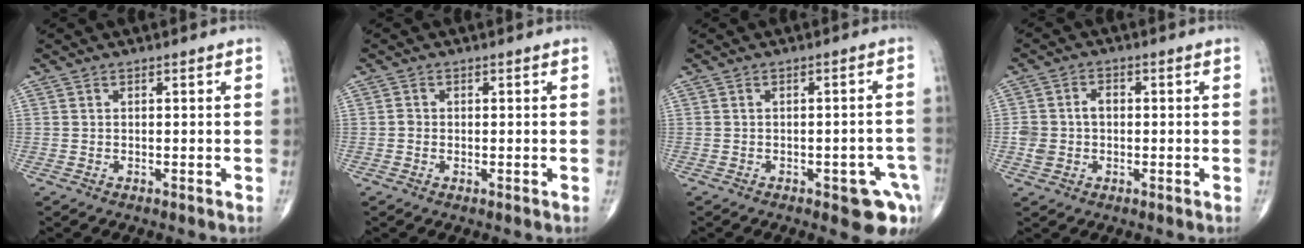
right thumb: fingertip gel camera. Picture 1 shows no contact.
{"total": 1.0, "force": [-0.1, 0.9, 0.5], "torque": [-0.006, 0.001, -0.005]}
{"total": 7.7, "force": [-3.7, 2.9, 6.1], "torque": [-0.051, 0.015, -0.040]}
{"total": 5.0, "force": [-0.2, 3.9, 3.0], "torque": [-0.053, 0.016, -0.002]}